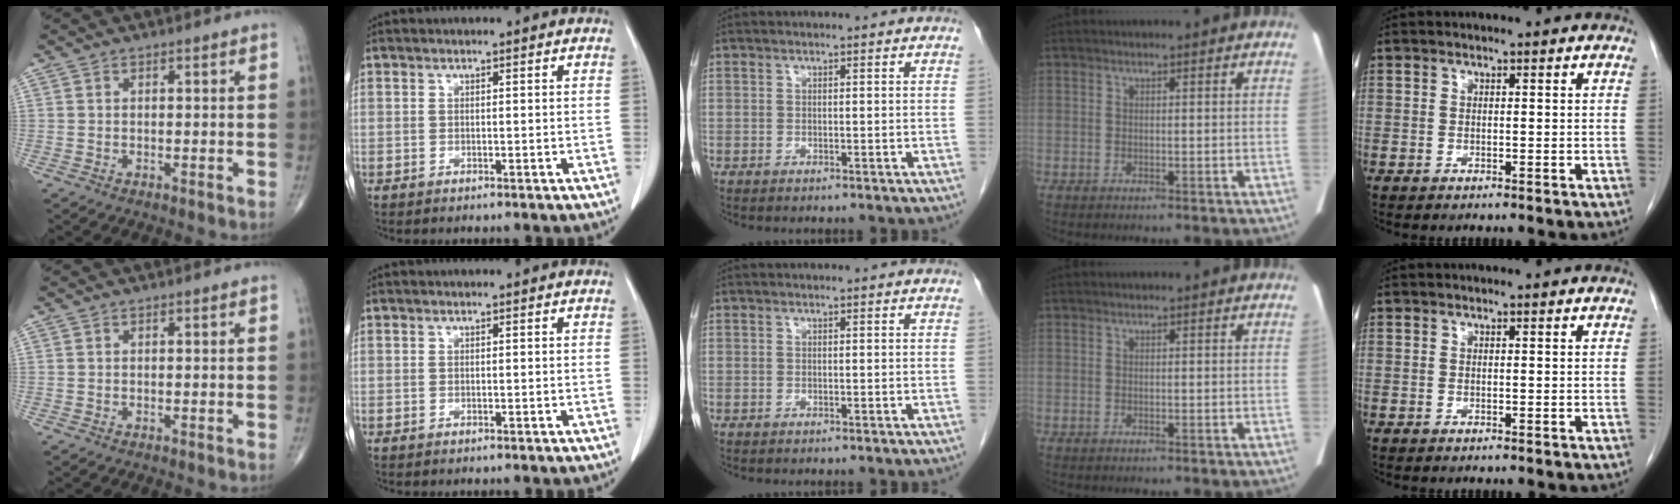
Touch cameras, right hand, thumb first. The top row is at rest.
{}